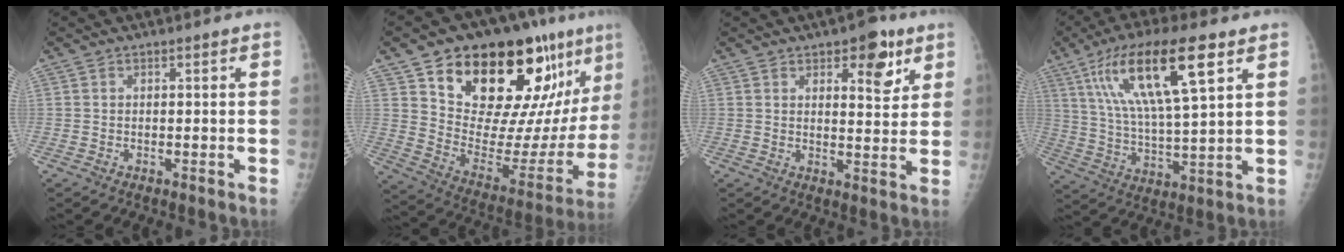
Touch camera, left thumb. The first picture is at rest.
{"total": 28.0, "force": [16.8, 10.9, 19.5], "torque": [-0.248, -0.059, 0.265]}
{"total": 7.8, "force": [4.2, 3.7, 5.3], "torque": [-0.040, -0.021, 0.052]}
{"total": 18.4, "force": [8.5, 4.4, 15.7], "torque": [-0.289, -0.019, 0.156]}